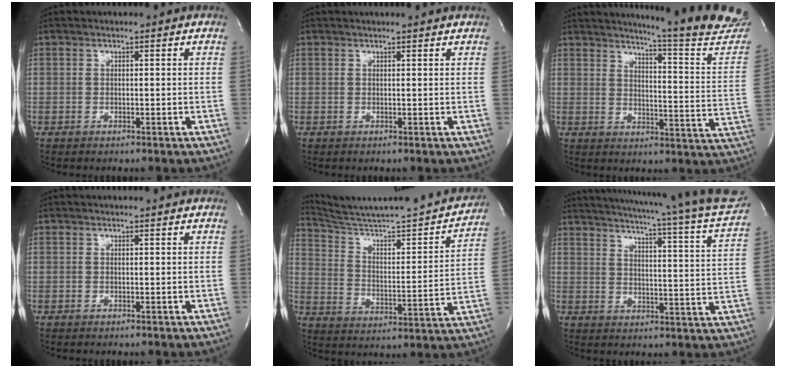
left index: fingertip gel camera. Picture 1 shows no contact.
{"total": 2.6, "force": [2.4, -0.4, 0.7], "torque": [-0.015, 0.006, 0.026]}
{"total": 20.5, "force": [19.2, -0.9, 7.0], "torque": [-0.101, -0.124, 0.220]}
{"total": 0.6, "force": [0.5, 0.0, 0.1], "torque": [-0.006, 0.000, 0.006]}
{"total": 24.9, "force": [22.8, 0.9, 10.0], "torque": [-0.153, -0.047, 0.322]}
{"total": 24.1, "force": [21.3, -0.5, 11.2], "torque": [-0.171, -0.067, 0.256]}